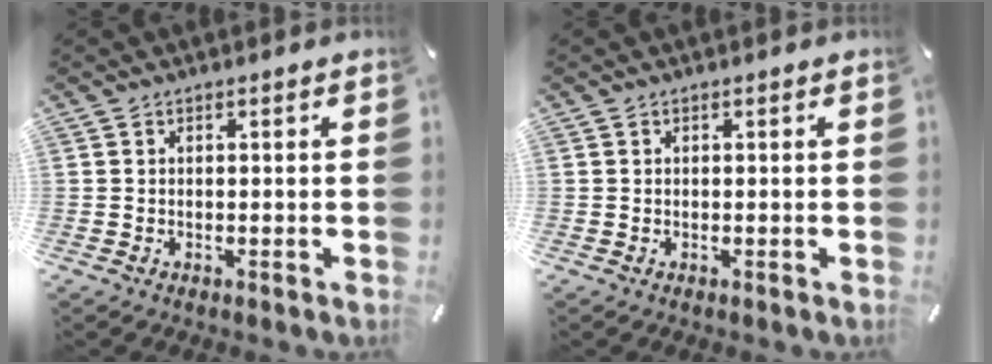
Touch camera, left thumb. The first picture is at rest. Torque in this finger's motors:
{"motor_torque": [-0.10, -0.02, -0.03, 0.02, -0.02]}